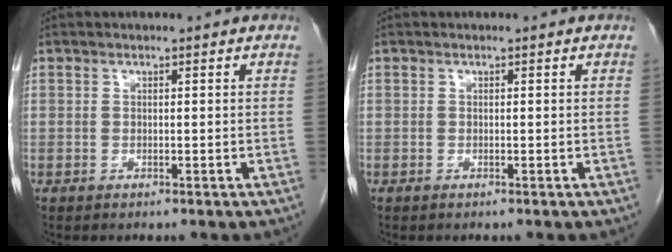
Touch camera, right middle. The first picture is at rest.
{"total": 0.0}